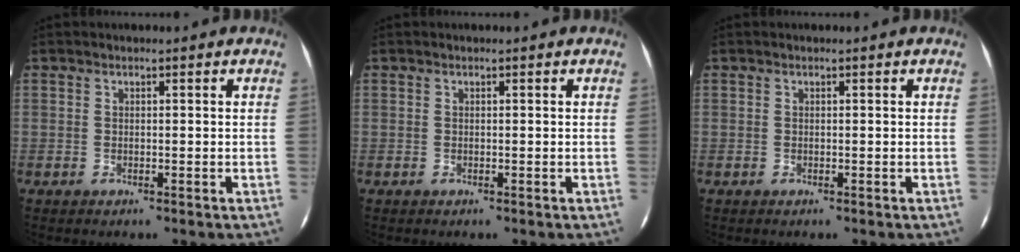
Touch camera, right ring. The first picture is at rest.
{"total": 0.0}
{"total": 0.0}